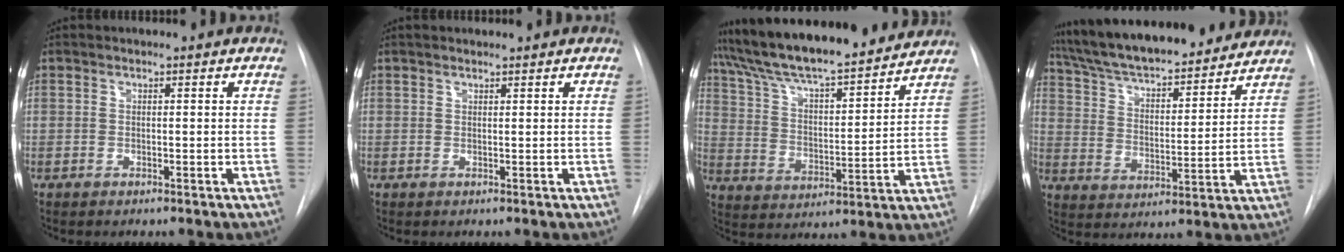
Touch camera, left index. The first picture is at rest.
{"total": 1.4, "force": [1.3, 0.1, 0.6], "torque": [-0.007, 0.016, 0.020]}
{"total": 19.1, "force": [17.4, 2.1, 7.6], "torque": [-0.132, 0.009, 0.275]}
{"total": 22.2, "force": [19.9, 4.3, 8.9], "torque": [-0.154, 0.016, 0.301]}